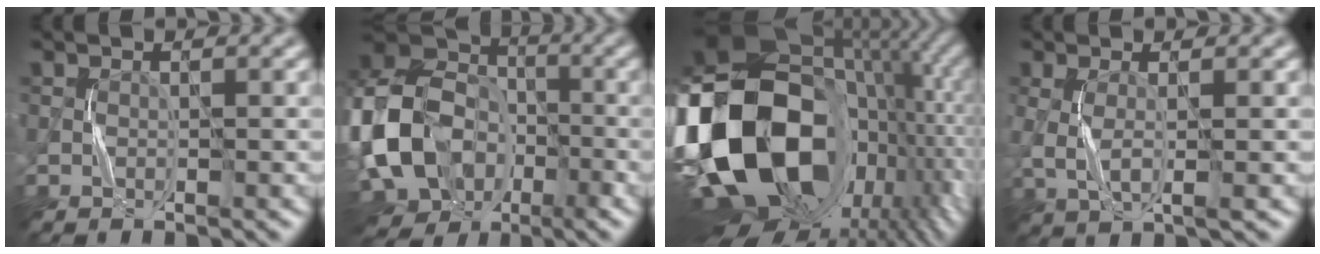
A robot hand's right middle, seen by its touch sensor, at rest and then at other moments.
{"total": 16.5, "force": [-4.1, 12.5, 10.0], "torque": [-0.221, -0.011, -0.073]}
{"total": 21.9, "force": [-2.9, 15.6, 15.0], "torque": [-0.301, -0.052, -0.025]}
{"total": 2.4, "force": [0.5, 0.8, 2.2], "torque": [-0.052, -0.004, 0.010]}